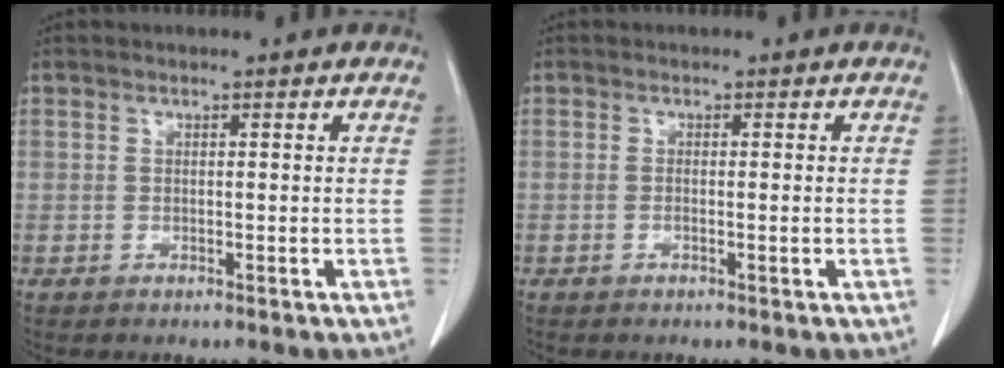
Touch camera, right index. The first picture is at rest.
{"total": 1.1, "force": [-0.3, 0.1, 1.1], "torque": [-0.018, -0.001, -0.002]}